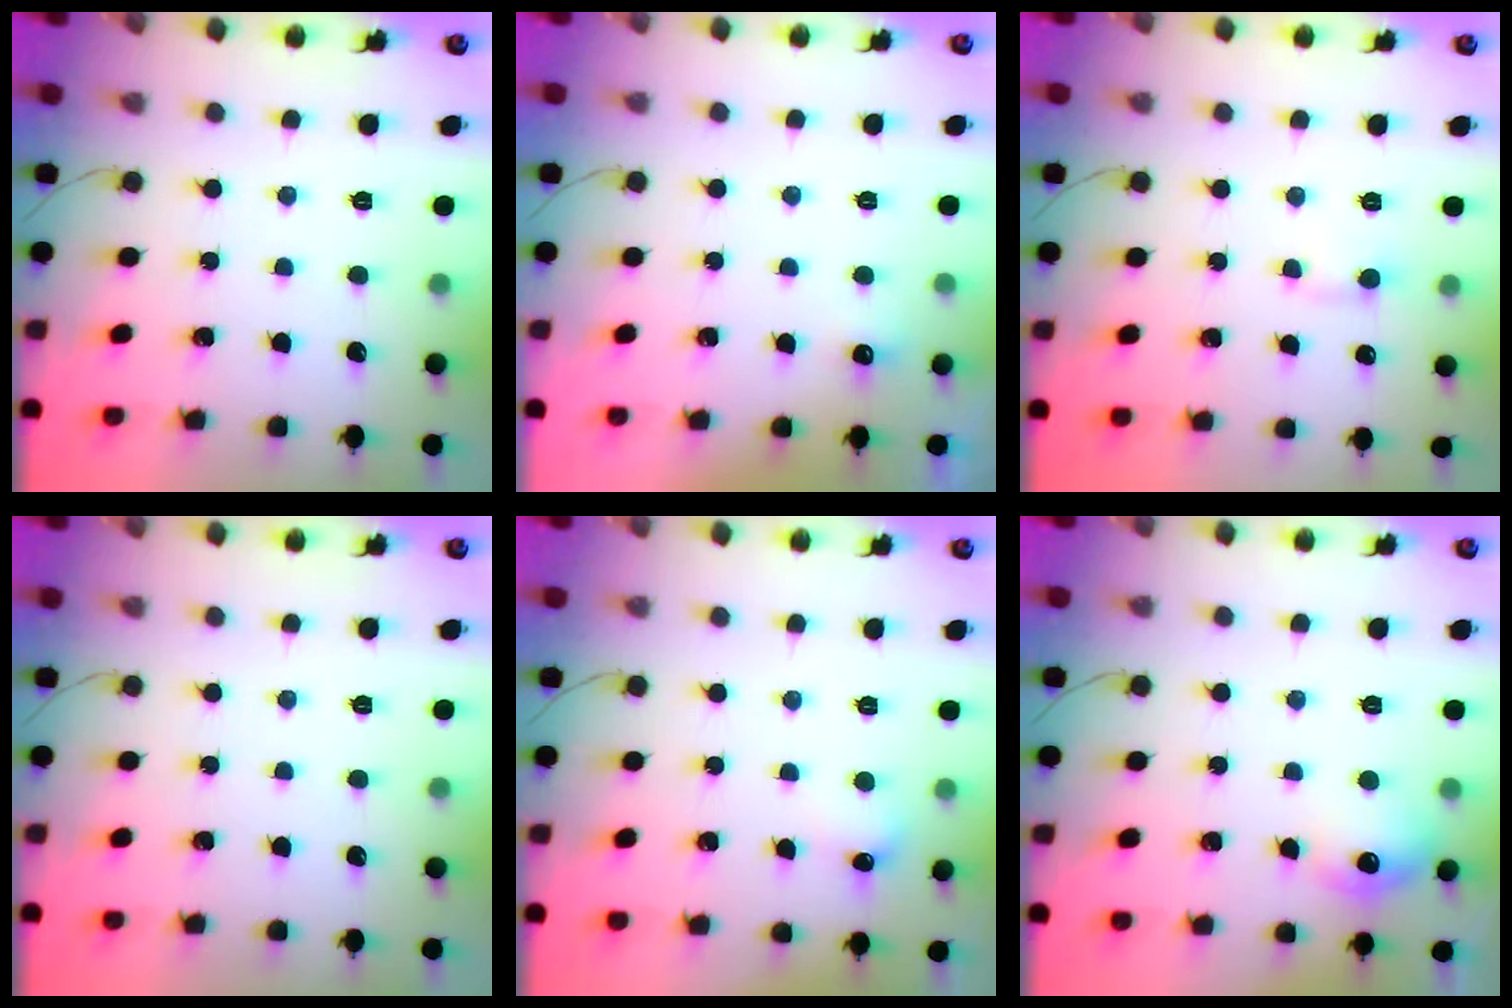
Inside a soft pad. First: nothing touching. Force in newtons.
{"total": 6.6, "press": 3.0, "slide": 5.9}
{"total": 2.3, "press": 2.0, "slide": 1.3}
{"total": 0.0}
{"total": 5.8, "press": 5.5, "slide": 1.7}
{"total": 9.0, "press": 8.9, "slide": 1.0}